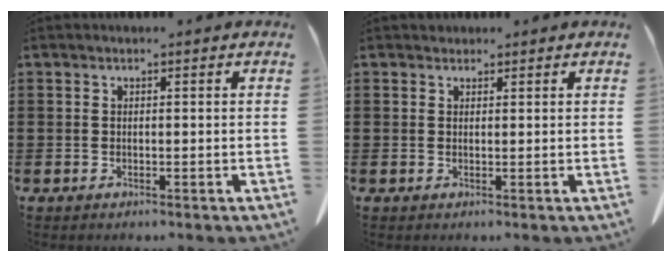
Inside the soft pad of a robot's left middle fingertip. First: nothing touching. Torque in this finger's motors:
{"motor_torque": [-0.12, 0.04, 0.00, 0.01]}